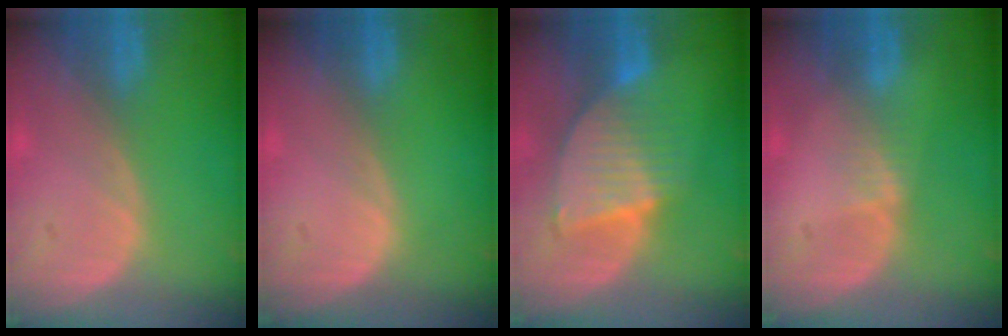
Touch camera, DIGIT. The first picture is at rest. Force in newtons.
{"total": 0.0}
{"total": 7.2, "press": 6.8, "slide": 2.3}
{"total": 1.3, "press": 1.3, "slide": 0.2}